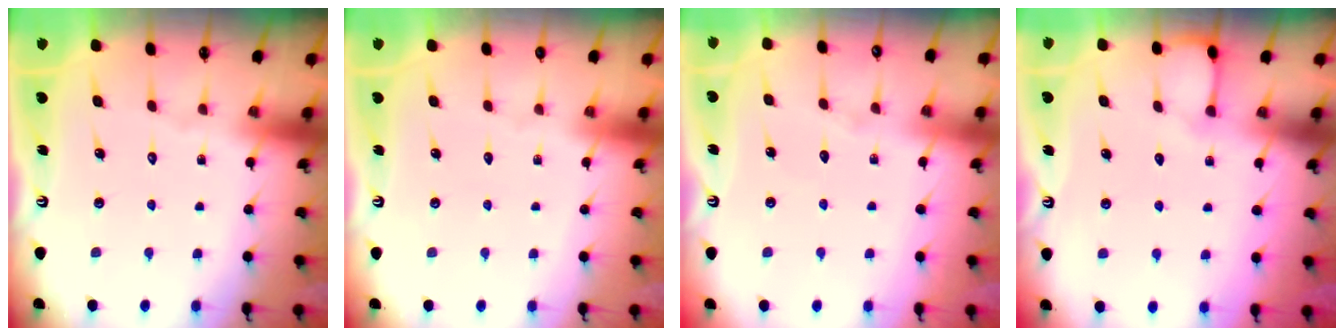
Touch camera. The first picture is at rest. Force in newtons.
{"total": 0.0}
{"total": 3.5, "press": 3.5, "slide": 0.5}
{"total": 2.9, "press": 2.9, "slide": 0.3}